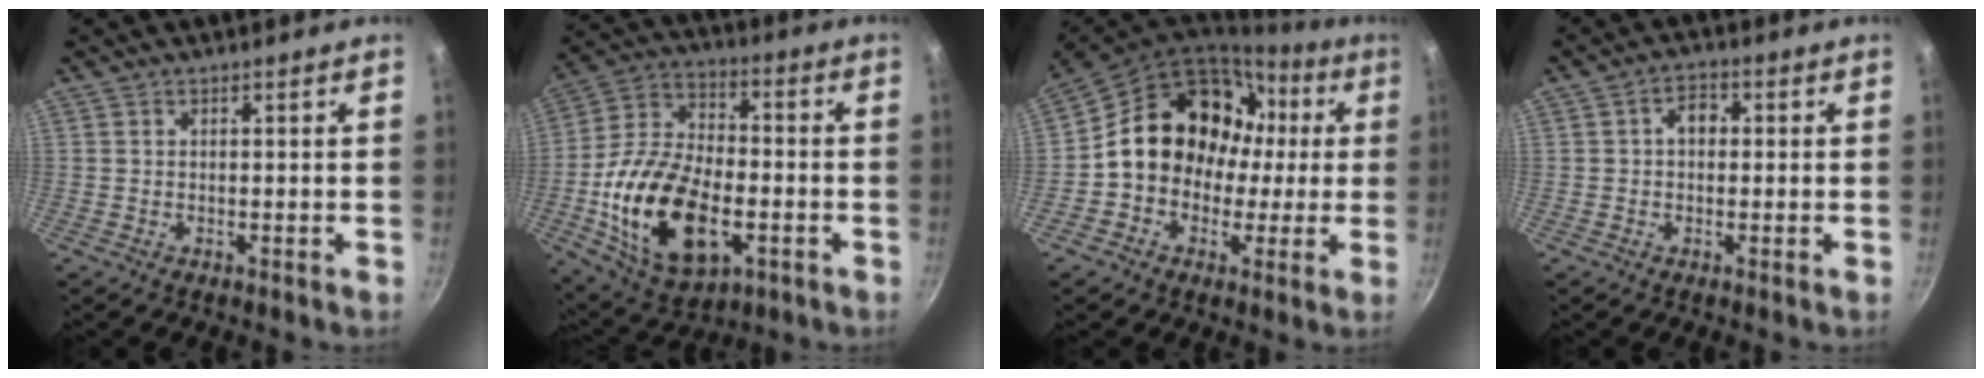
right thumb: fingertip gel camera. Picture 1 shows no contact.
{"total": 23.3, "force": [-5.5, 13.6, 18.1], "torque": [-0.328, 0.025, -0.093]}
{"total": 18.0, "force": [1.2, 15.0, 9.9], "torque": [-0.123, 0.055, 0.016]}
{"total": 3.9, "force": [0.3, 2.9, 2.6], "torque": [-0.020, 0.012, -0.001]}